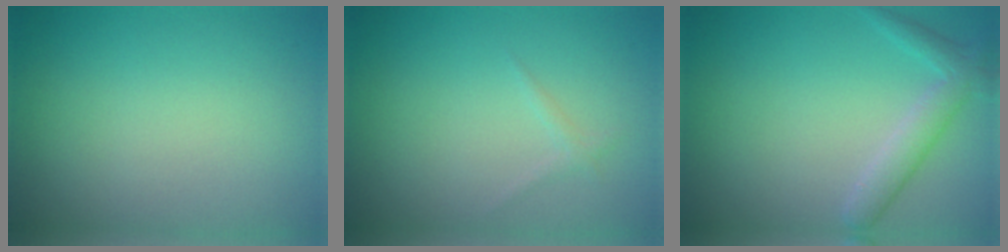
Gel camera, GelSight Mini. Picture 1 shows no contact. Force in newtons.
{"total": 0.6, "press": 0.6, "slide": 0.1}
{"total": 2.3, "press": 2.3, "slide": 0.1}